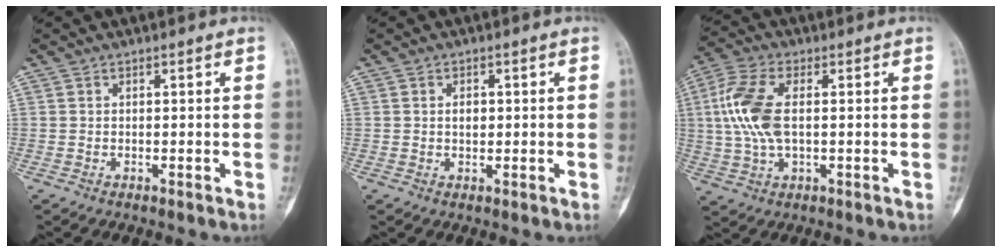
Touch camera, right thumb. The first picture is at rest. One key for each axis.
{"total": 1.9, "fx": 0.2, "fy": 1.3, "fz": 1.4, "tx": -0.015, "ty": -0.001, "tz": 0.003}
{"total": 11.3, "fx": 1.1, "fy": 5.8, "fz": 9.6, "tx": -0.221, "ty": 0.010, "tz": 0.021}